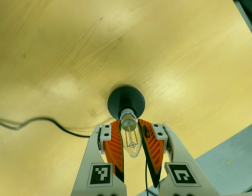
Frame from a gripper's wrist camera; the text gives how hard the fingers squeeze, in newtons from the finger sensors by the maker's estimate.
{"total": 20.9, "left": 20.6, "right": 21.3}